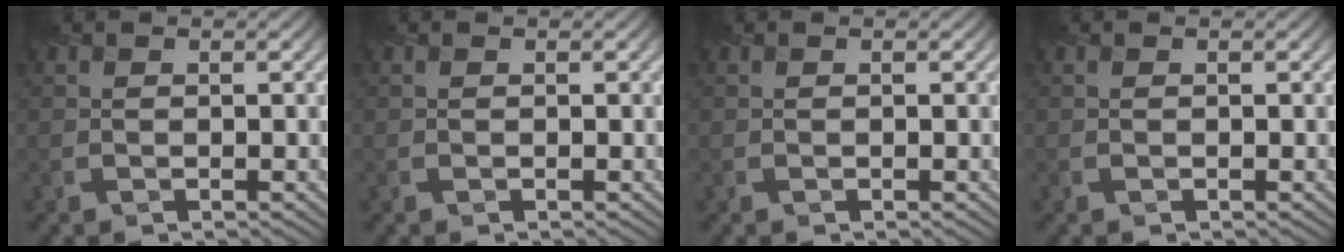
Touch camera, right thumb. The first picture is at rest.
{"total": 0.0}
{"total": 0.0}
{"total": 0.0}